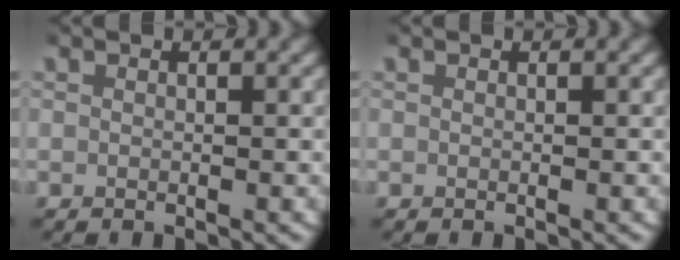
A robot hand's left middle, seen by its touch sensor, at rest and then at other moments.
{"total": 0.0}